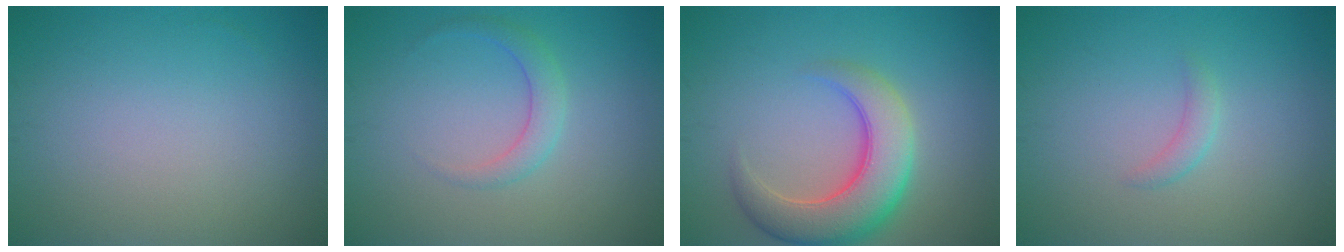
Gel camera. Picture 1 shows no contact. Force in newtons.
{"total": 2.0, "press": 2.0, "slide": 0.1}
{"total": 7.0, "press": 7.0, "slide": 0.5}
{"total": 1.2, "press": 1.1, "slide": 0.0}